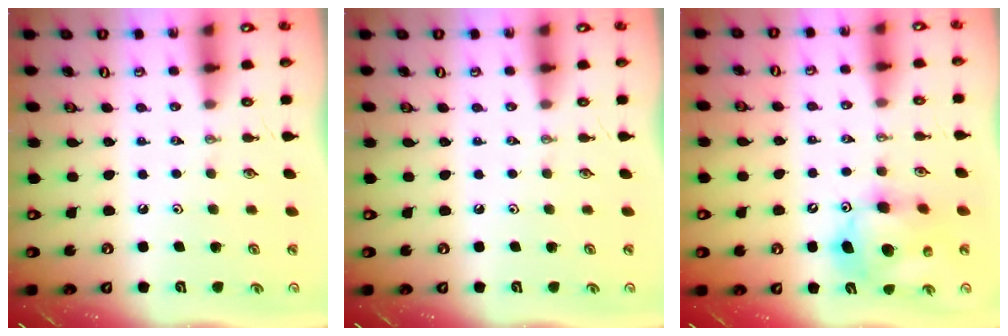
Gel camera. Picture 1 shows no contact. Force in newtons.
{"total": 0.0}
{"total": 12.2, "press": 12.0, "slide": 2.1}